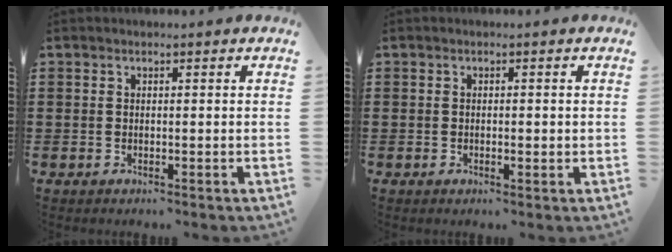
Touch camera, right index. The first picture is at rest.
{"total": 0.9, "force": [-0.2, 0.4, 0.7], "torque": [-0.015, -0.001, -0.003]}